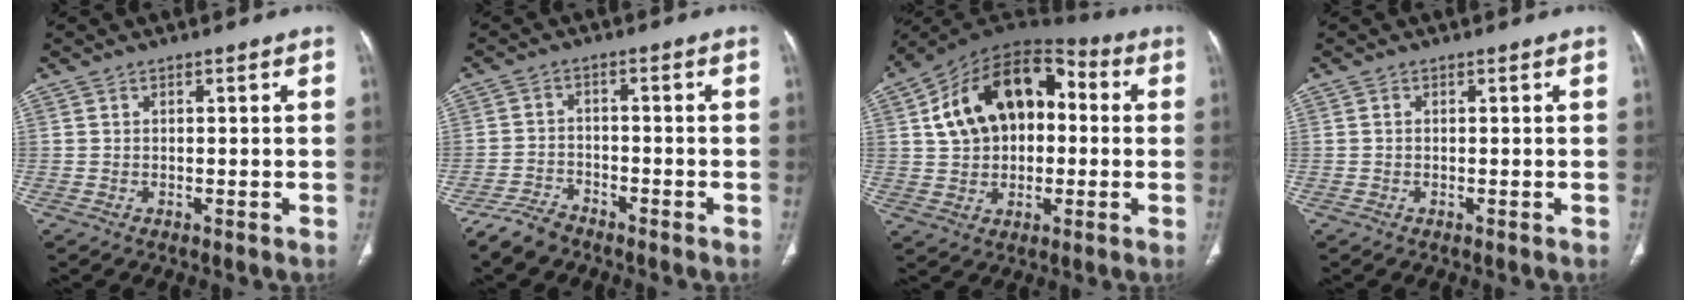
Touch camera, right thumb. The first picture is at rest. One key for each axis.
{"total": 4.9, "fx": -4.3, "fy": 2.1, "fz": 1.3, "tx": -0.030, "ty": 0.013, "tz": -0.083}
{"total": 19.0, "fx": 2.8, "fy": 12.7, "fz": 13.9, "tx": -0.204, "ty": 0.037, "tz": 0.042}
{"total": 0.0}